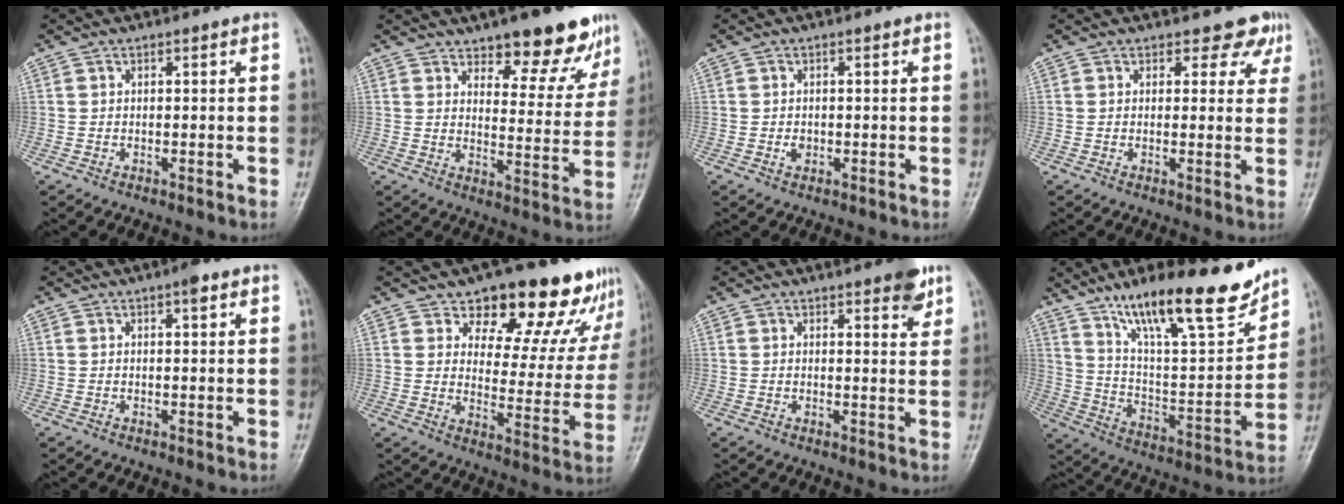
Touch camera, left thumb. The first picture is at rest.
{"total": 12.6, "force": [9.2, 4.9, 7.1], "torque": [-0.041, -0.060, 0.130]}
{"total": 1.4, "force": [-0.2, 1.0, 0.8], "torque": [-0.010, 0.001, -0.002]}
{"total": 4.2, "force": [3.2, 2.6, 0.8], "torque": [0.022, -0.020, 0.025]}
{"total": 2.0, "force": [1.1, 0.6, 1.5], "torque": [-0.020, -0.001, 0.013]}
{"total": 18.2, "force": [14.2, 8.2, 7.7], "torque": [-0.032, -0.090, 0.175]}
{"total": 4.9, "force": [3.2, 1.4, 3.5], "torque": [-0.033, -0.016, 0.036]}
{"total": 23.0, "force": [16.1, 6.0, 15.3], "torque": [-0.211, -0.072, 0.272]}